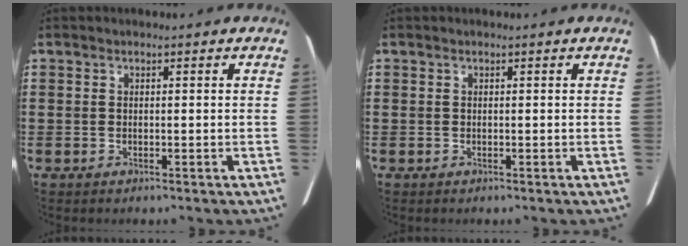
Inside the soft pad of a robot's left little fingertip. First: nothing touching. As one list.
[{"total": 0.0}]